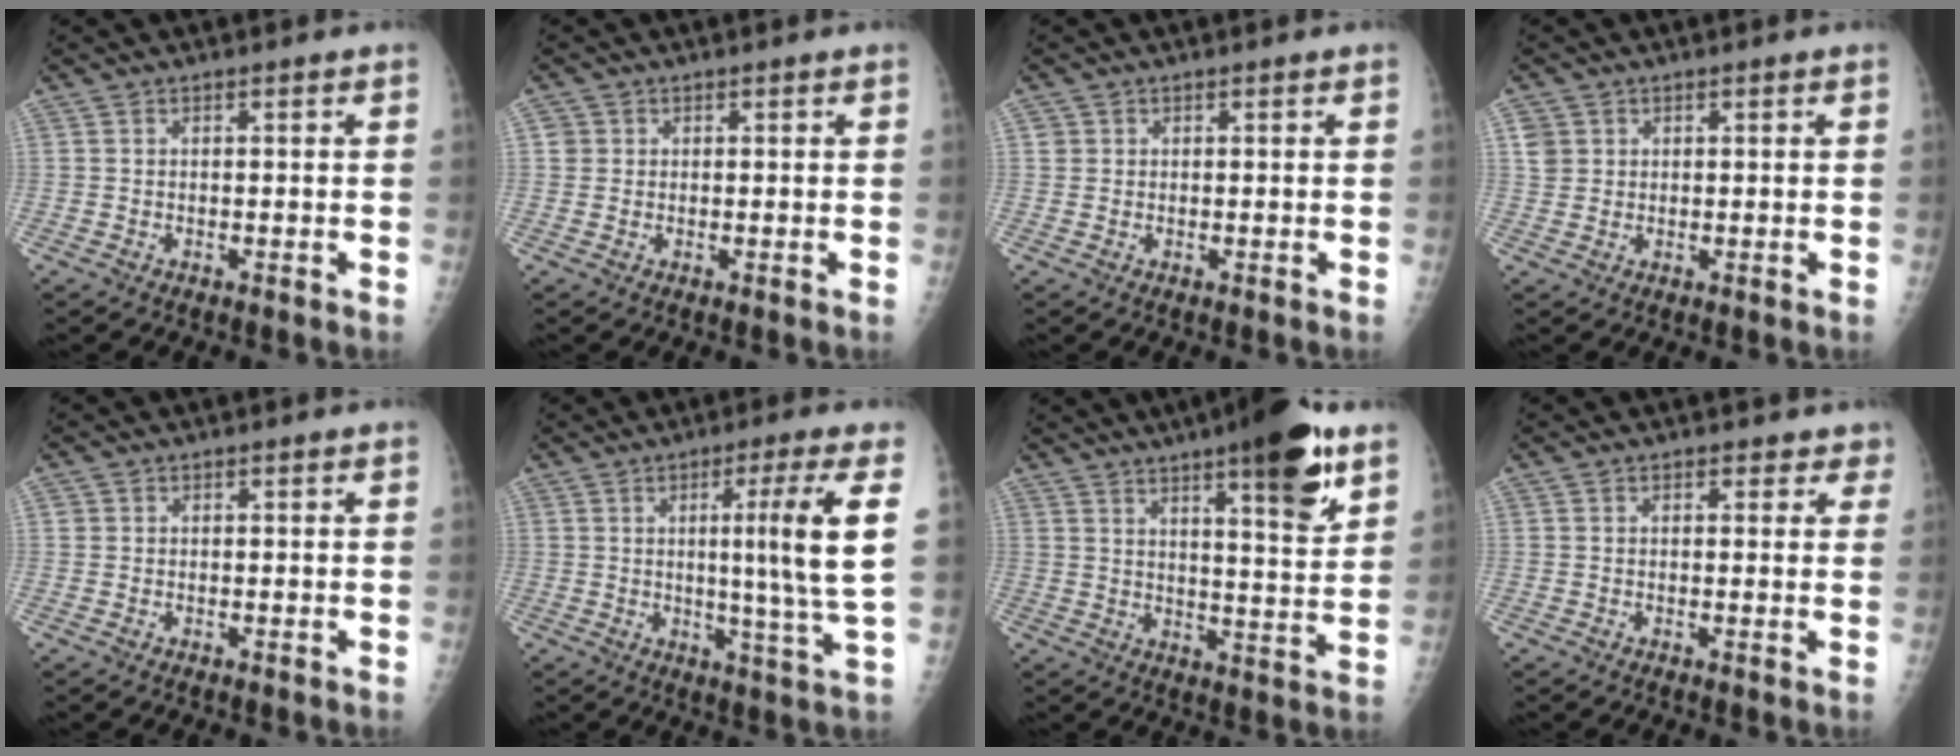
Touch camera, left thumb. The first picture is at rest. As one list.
[{"total": 1.7, "force": [0.4, 1.6, 0.2], "torque": [0.009, 0.002, 0.002]}, {"total": 1.1, "force": [0.3, 1.1, 0.1], "torque": [0.010, 0.002, 0.002]}, {"total": 3.2, "force": [1.2, 2.9, 0.8], "torque": [-0.002, -0.003, 0.024]}, {"total": 0.7, "force": [0.2, 0.7, 0.1], "torque": [0.006, 0.003, 0.002]}, {"total": 12.1, "force": [2.5, -1.3, 11.7], "torque": [-0.189, -0.027, 0.037]}, {"total": 15.7, "force": [9.1, 3.3, 12.3], "torque": [-0.155, -0.047, 0.130]}, {"total": 2.5, "force": [1.9, 1.6, 0.6], "torque": [0.027, -0.005, 0.012]}]